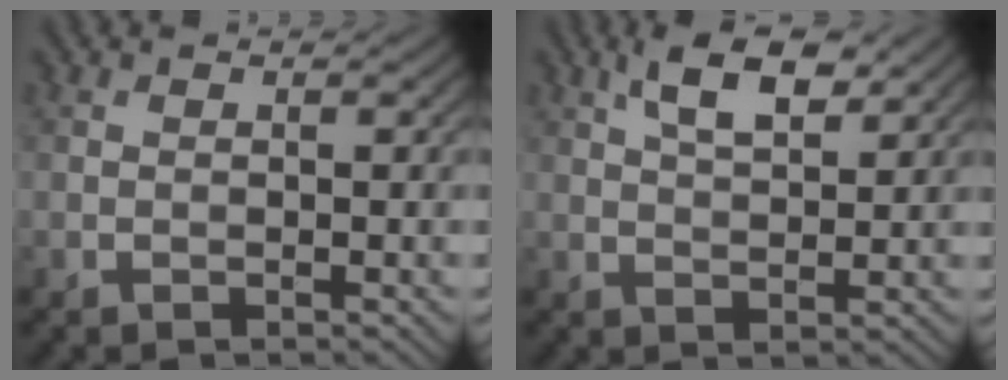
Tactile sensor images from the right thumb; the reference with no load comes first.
{"total": 6.1, "force": [3.4, 2.4, 4.5], "torque": [-0.090, 0.008, 0.063]}